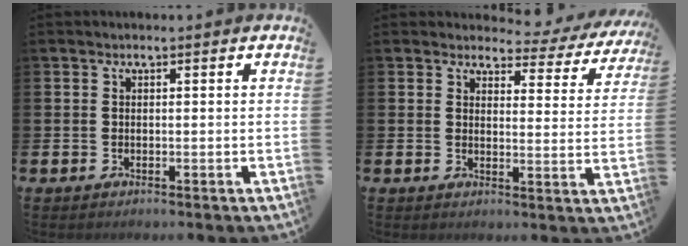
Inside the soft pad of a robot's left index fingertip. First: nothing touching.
{"total": 2.8, "force": [2.4, 1.4, 0.6], "torque": [-0.016, -0.023, 0.032]}